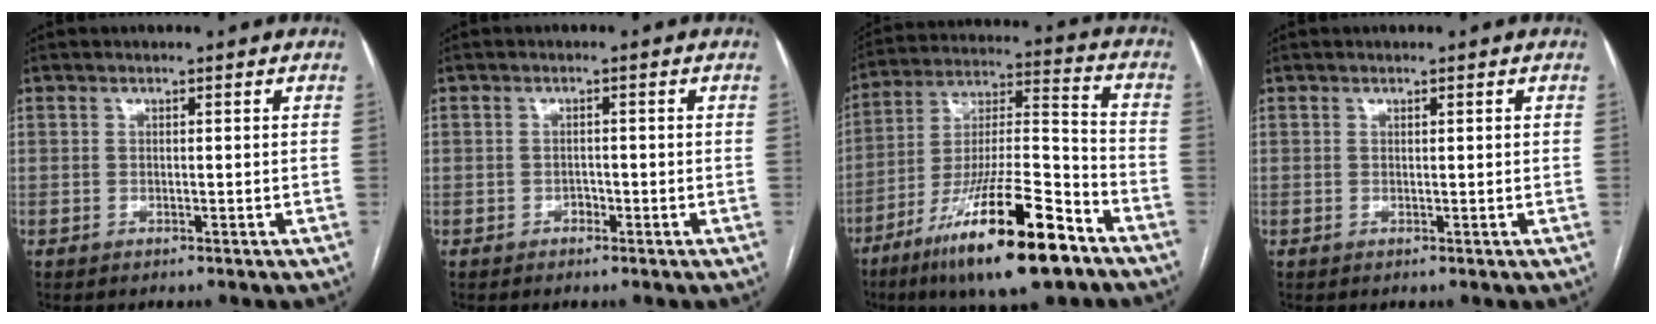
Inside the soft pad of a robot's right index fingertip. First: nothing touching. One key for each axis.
{"total": 1.1, "fx": -0.5, "fy": 1.0, "fz": 0.4, "tx": -0.003, "ty": 0.004, "tz": -0.008}
{"total": 21.3, "fx": -12.8, "fy": 3.1, "fz": 16.8, "tx": -0.298, "ty": -0.025, "tz": -0.219}
{"total": 0.6, "fx": 0.3, "fy": 0.1, "fz": 0.5, "tx": -0.011, "ty": 0.001, "tz": 0.005}